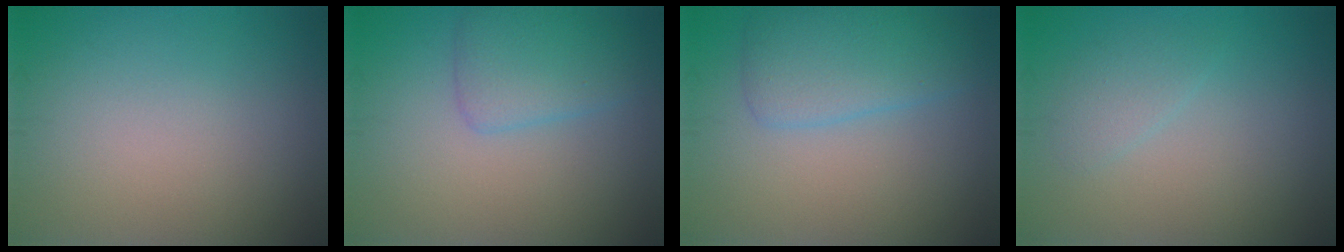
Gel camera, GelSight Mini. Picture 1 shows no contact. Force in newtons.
{"total": 3.1, "press": 3.1, "slide": 0.2}
{"total": 4.0, "press": 4.0, "slide": 0.1}
{"total": 1.3, "press": 1.3, "slide": 0.1}